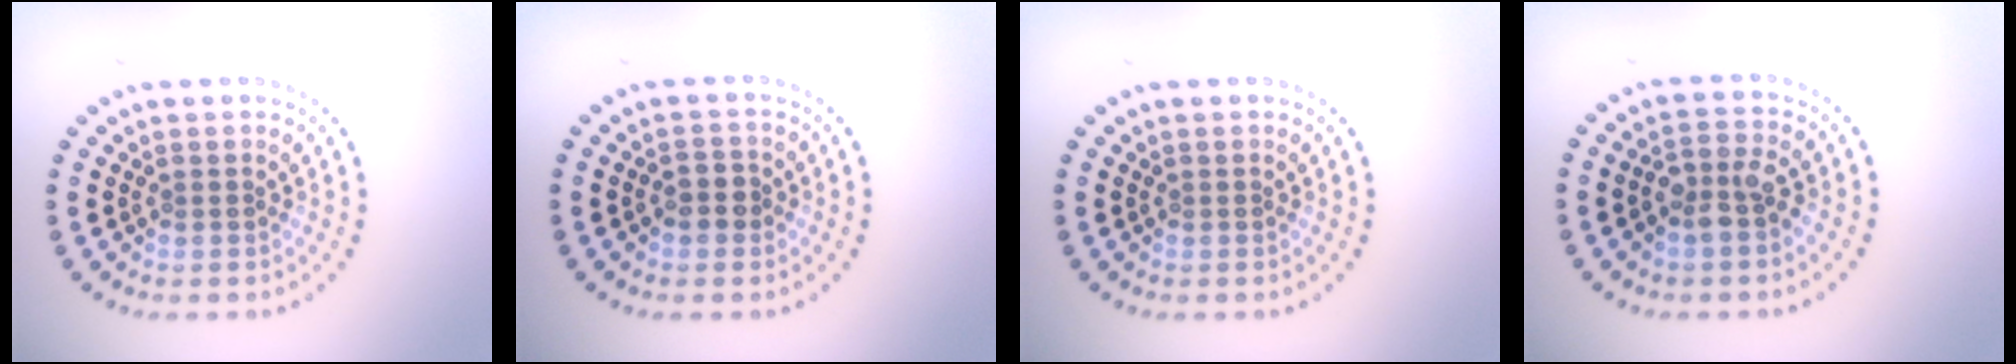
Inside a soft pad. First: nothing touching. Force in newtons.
{"total": 1.8, "press": 1.7, "slide": 0.6}
{"total": 0.0}
{"total": 2.8, "press": 2.6, "slide": 1.1}